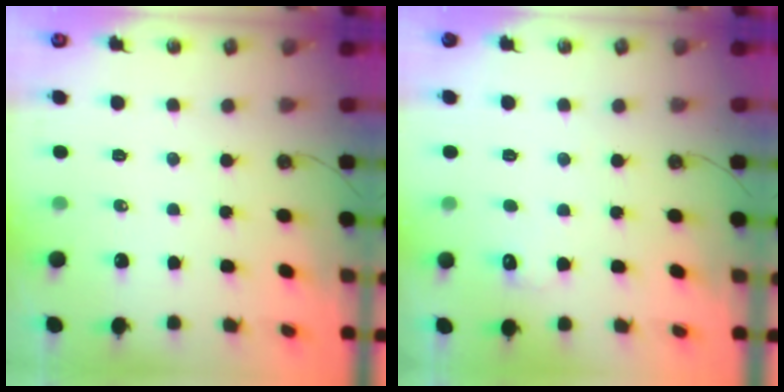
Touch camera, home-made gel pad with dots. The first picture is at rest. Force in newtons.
{"total": 5.6, "press": 5.5, "slide": 1.2}